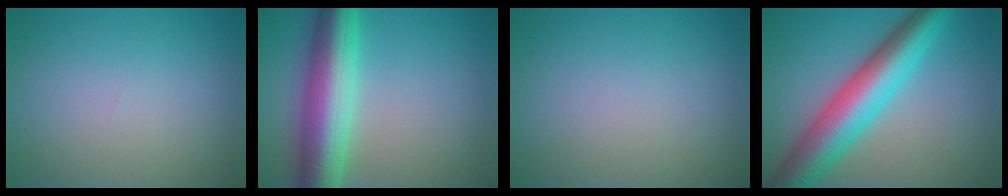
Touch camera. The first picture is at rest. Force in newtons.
{"total": 9.5, "press": 9.5, "slide": 0.1}
{"total": 0.0}
{"total": 9.3, "press": 9.3, "slide": 0.1}